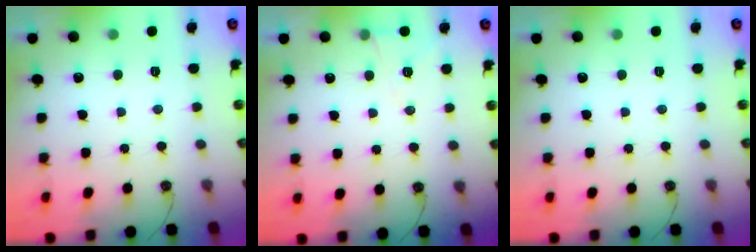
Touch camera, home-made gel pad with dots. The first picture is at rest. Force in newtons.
{"total": 7.0, "press": 5.4, "slide": 4.6}
{"total": 0.0}